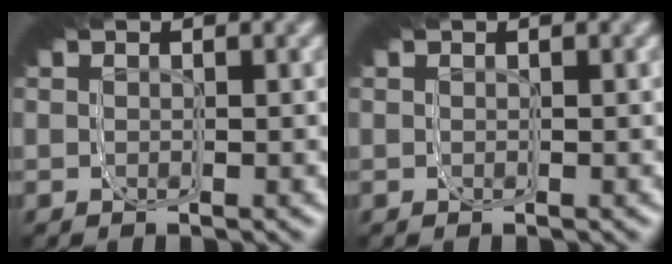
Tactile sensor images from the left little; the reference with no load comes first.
{"total": 0.0}